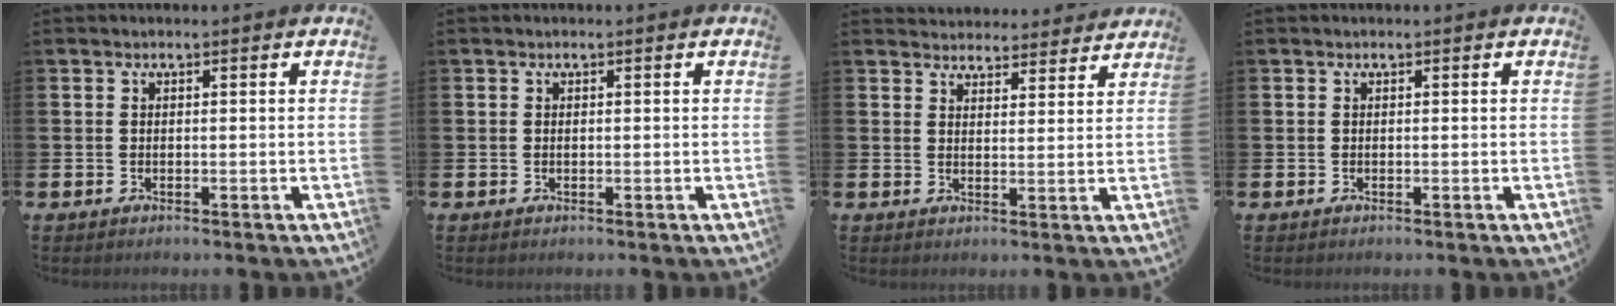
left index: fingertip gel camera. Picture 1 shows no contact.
{"total": 0.0}
{"total": 3.8, "force": [3.7, 0.9, -0.3], "torque": [0.004, -0.025, 0.064]}
{"total": 0.0}